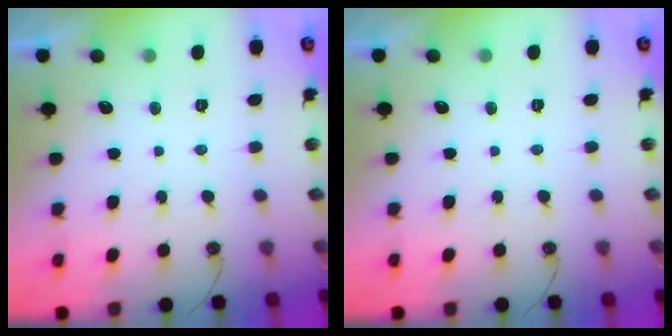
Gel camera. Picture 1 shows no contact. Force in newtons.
{"total": 0.0}